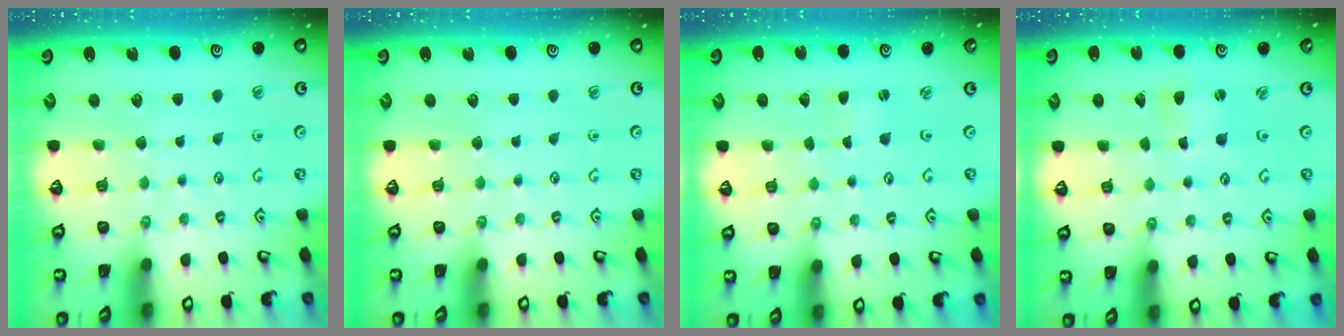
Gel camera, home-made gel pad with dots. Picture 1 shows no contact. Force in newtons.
{"total": 0.0}
{"total": 0.0}
{"total": 2.1, "press": 2.1, "slide": 0.3}